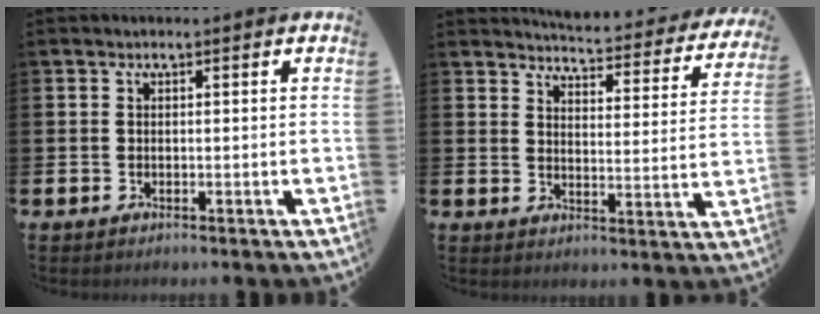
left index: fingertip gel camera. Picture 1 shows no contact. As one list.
[{"total": 4.4, "force": [4.4, 0.4, 0.7], "torque": [-0.025, -0.039, 0.071]}]